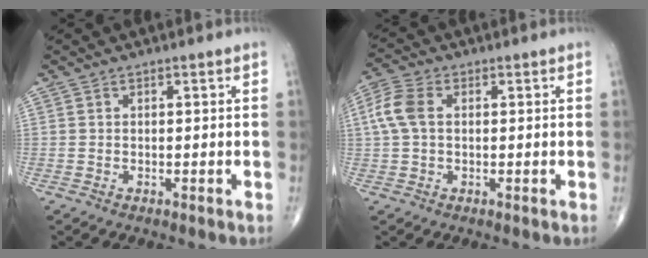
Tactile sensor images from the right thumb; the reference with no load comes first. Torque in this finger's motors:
{"motor_torque": [0.06, 0.11, 0.20, 0.00, 0.14]}